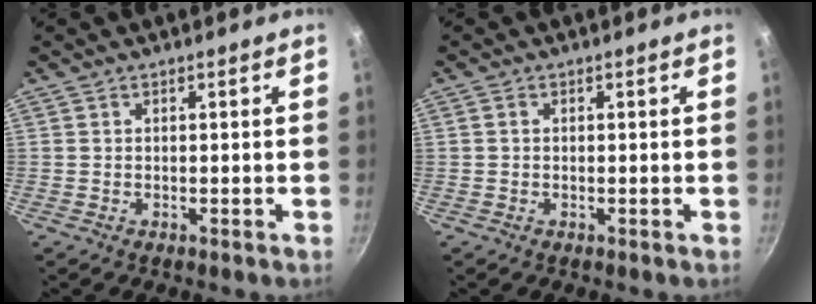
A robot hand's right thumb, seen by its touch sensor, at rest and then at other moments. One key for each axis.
{"total": 0.7, "fx": 0.1, "fy": 0.6, "fz": 0.4, "tx": -0.006, "ty": 0.004, "tz": 0.001}